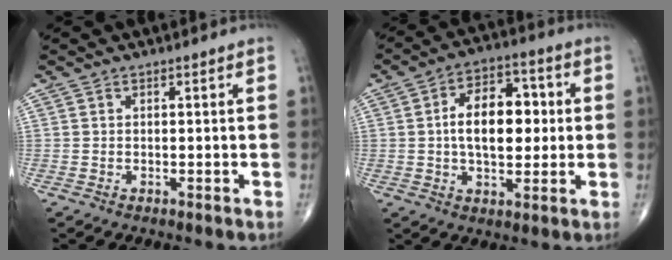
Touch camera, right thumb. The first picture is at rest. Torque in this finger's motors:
{"motor_torque": [0.06, 0.26, 0.29, -0.14, 0.30]}